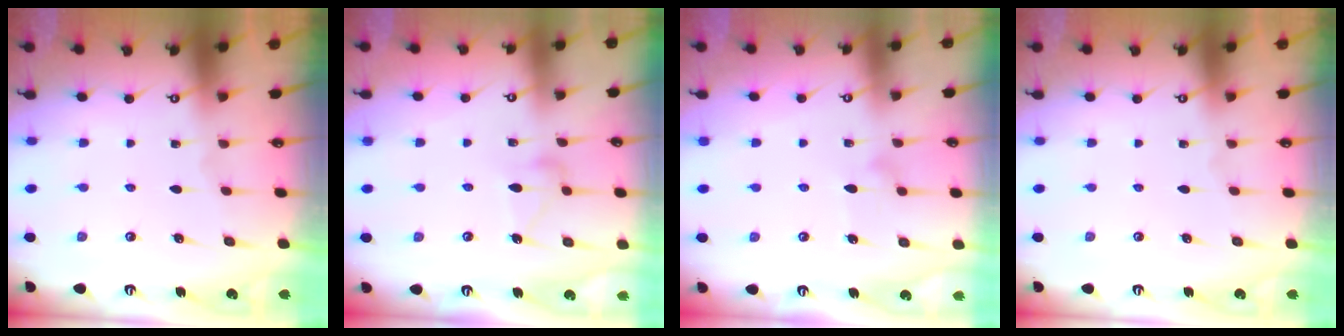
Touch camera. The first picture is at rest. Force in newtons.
{"total": 9.9, "press": 9.9, "slide": 0.4}
{"total": 9.0, "press": 9.0, "slide": 0.4}
{"total": 0.0}